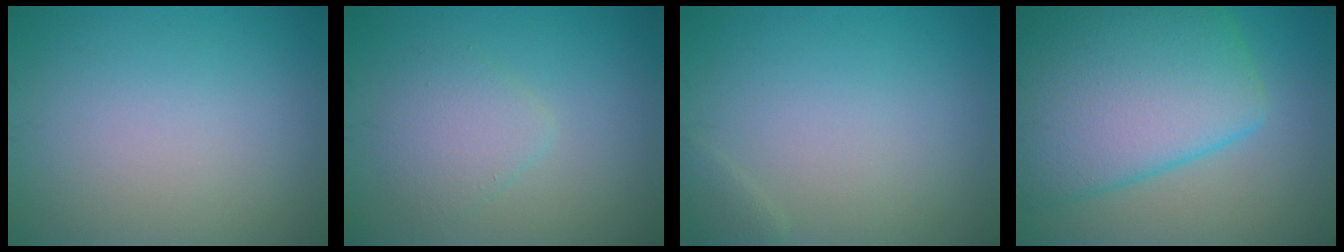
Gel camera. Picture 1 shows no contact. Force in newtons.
{"total": 2.5, "press": 2.5, "slide": 0.2}
{"total": 0.8, "press": 0.8, "slide": 0.1}
{"total": 12.0, "press": 12.0, "slide": 0.5}